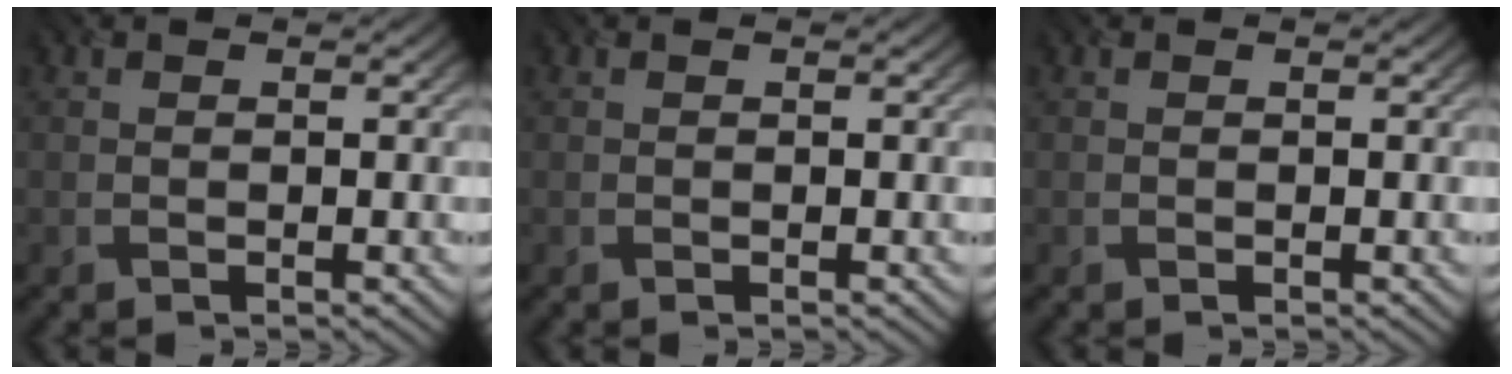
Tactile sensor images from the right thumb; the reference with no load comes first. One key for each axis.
{"total": 0.0}
{"total": 0.0}